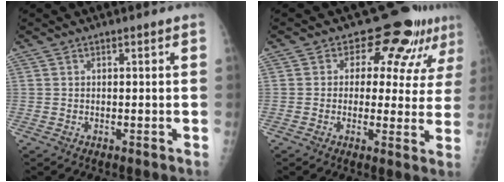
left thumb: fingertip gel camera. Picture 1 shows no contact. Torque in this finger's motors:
{"motor_torque": [0.09, 0.21, -0.13, -0.14, 0.01]}